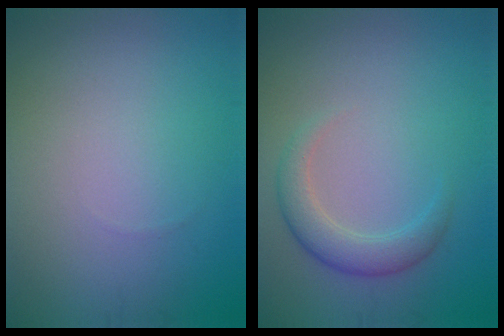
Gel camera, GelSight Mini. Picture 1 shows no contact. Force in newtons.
{"total": 2.7, "press": 2.7, "slide": 0.2}